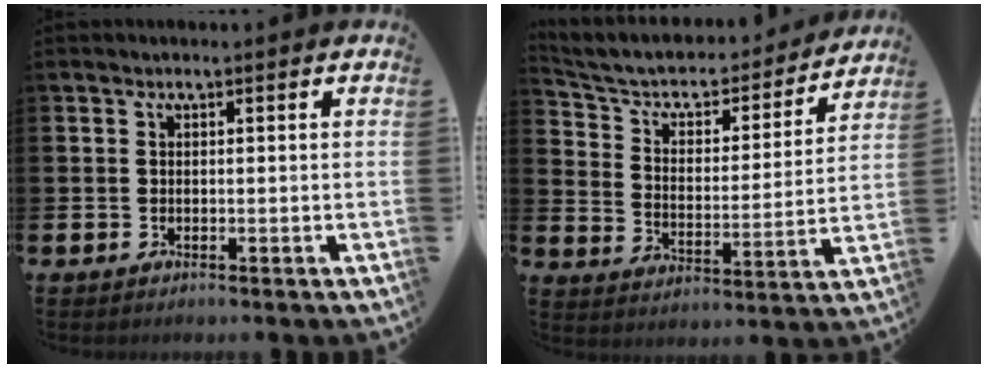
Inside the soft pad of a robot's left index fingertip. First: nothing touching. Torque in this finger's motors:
{"motor_torque": [-0.95, -0.88, 0.13, 0.10]}